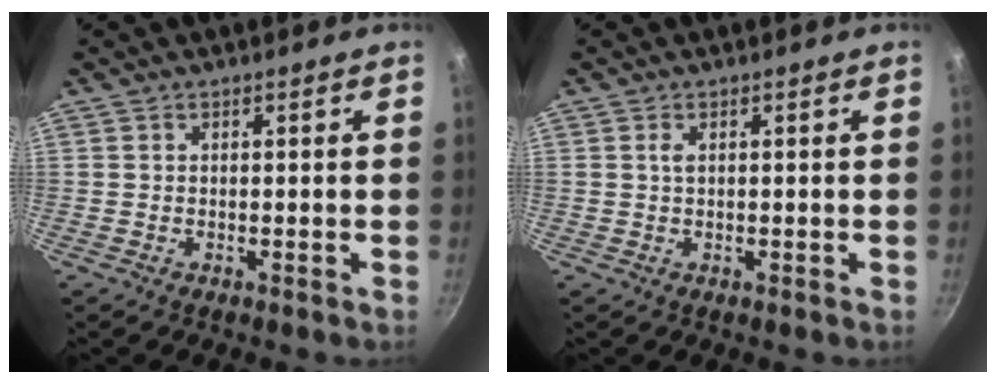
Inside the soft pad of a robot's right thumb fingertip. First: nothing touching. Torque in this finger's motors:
{"motor_torque": [0.26, -0.28, 0.24, -0.07, 0.00]}